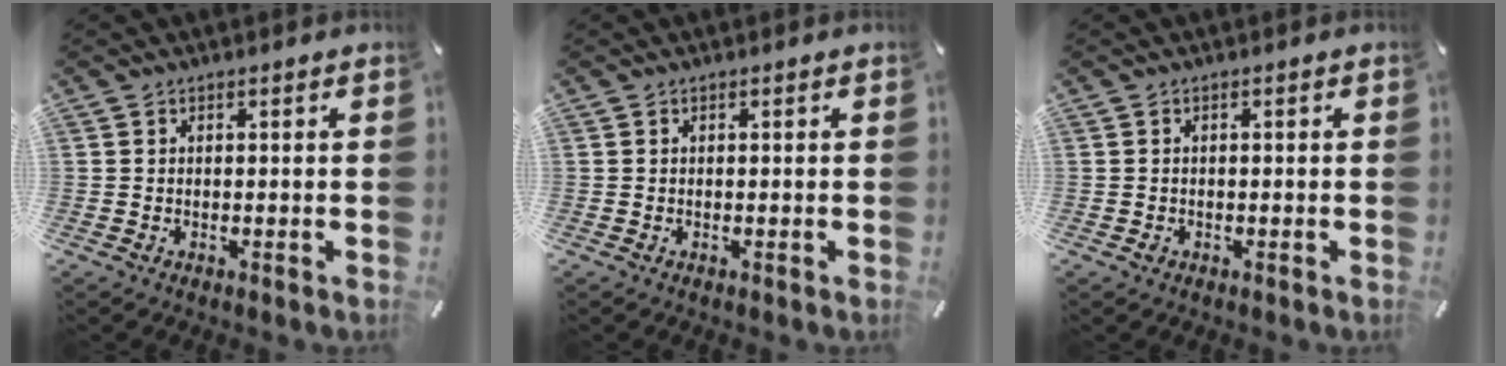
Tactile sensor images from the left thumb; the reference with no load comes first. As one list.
[{"total": 0.0}, {"total": 0.9, "force": [-0.3, 0.7, 0.4], "torque": [-0.008, 0.002, -0.007]}]